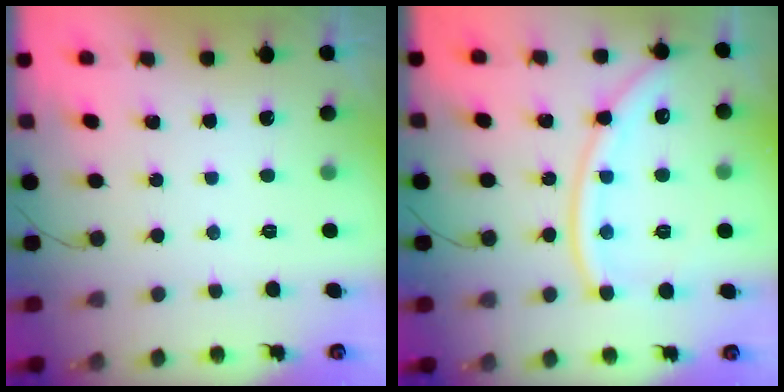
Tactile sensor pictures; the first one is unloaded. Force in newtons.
{"total": 14.5, "press": 14.4, "slide": 1.5}